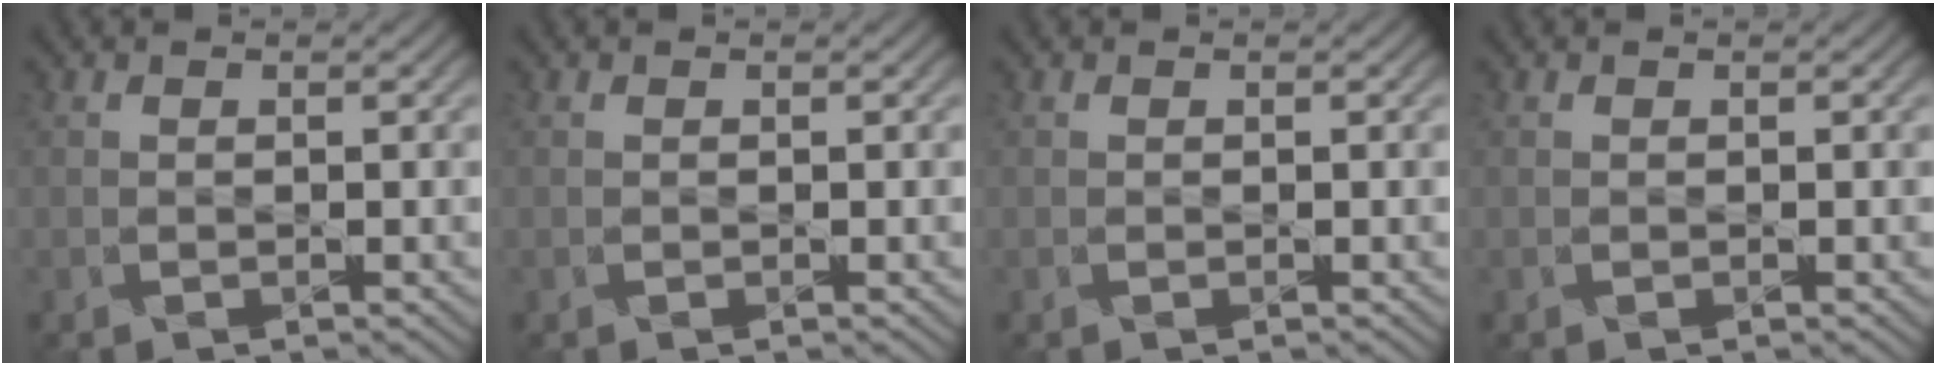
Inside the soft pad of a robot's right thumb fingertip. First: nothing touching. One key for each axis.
{"total": 0.0}
{"total": 0.0}
{"total": 0.0}